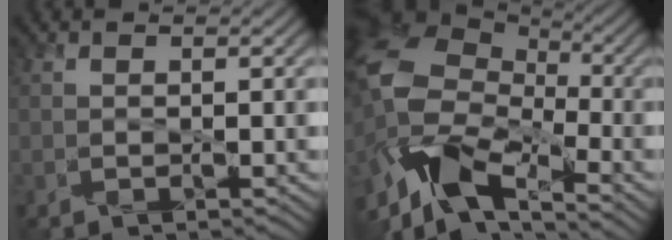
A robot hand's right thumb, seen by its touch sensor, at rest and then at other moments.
{"total": 14.4, "force": [-7.3, 7.7, 9.7], "torque": [-0.217, -0.011, -0.153]}